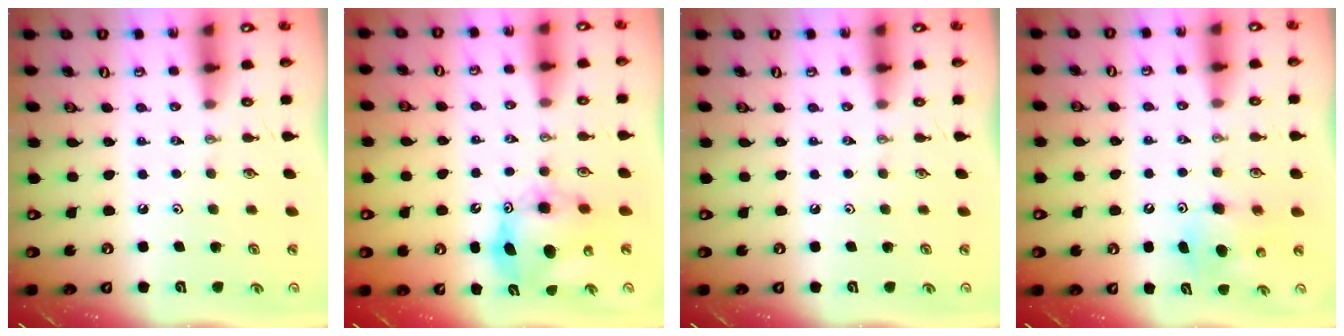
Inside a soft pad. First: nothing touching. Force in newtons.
{"total": 10.6, "press": 10.5, "slide": 0.9}
{"total": 0.0}
{"total": 7.0, "press": 6.9, "slide": 1.4}